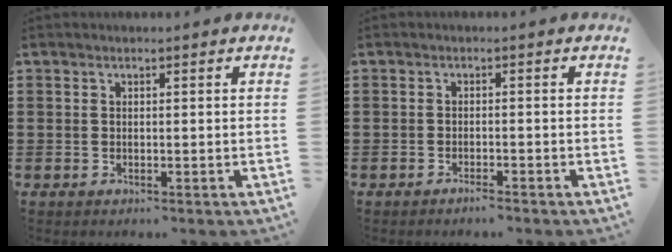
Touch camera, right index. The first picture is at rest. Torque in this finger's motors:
{"motor_torque": [1.21, 0.93, 0.02, -0.01]}